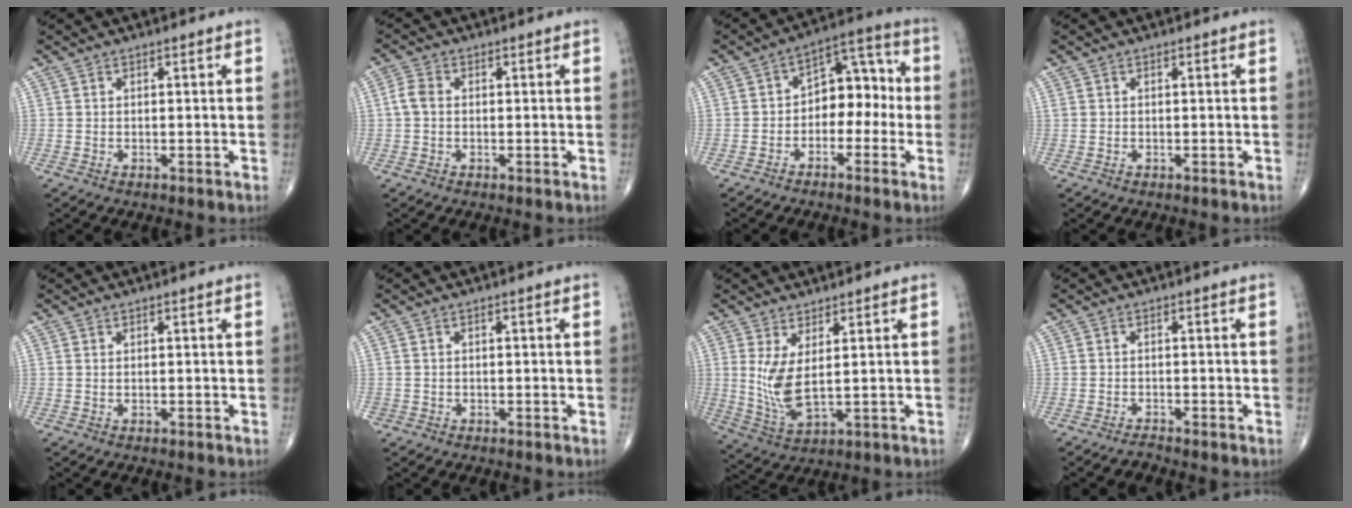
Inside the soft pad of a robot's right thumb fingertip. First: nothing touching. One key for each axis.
{"total": 3.0, "fx": 0.0, "fy": 2.2, "fz": 2.1, "tx": -0.046, "ty": 0.008, "tz": -0.007}
{"total": 9.6, "fx": -1.6, "fy": 6.4, "fz": 7.0, "tx": -0.058, "ty": 0.046, "tz": -0.041}
{"total": 0.0}
{"total": 0.0}
{"total": 0.7, "fx": -0.3, "fy": 0.6, "fz": 0.0, "tx": 0.007, "ty": 0.005, "tz": -0.007}
{"total": 7.3, "fx": 1.6, "fy": 2.5, "fz": 6.6, "tx": -0.147, "ty": -0.026, "tz": 0.042}
{"total": 1.1, "fx": -1.1, "fy": -0.1, "fz": 0.0, "tx": -0.002, "ty": 0.003, "tz": -0.021}